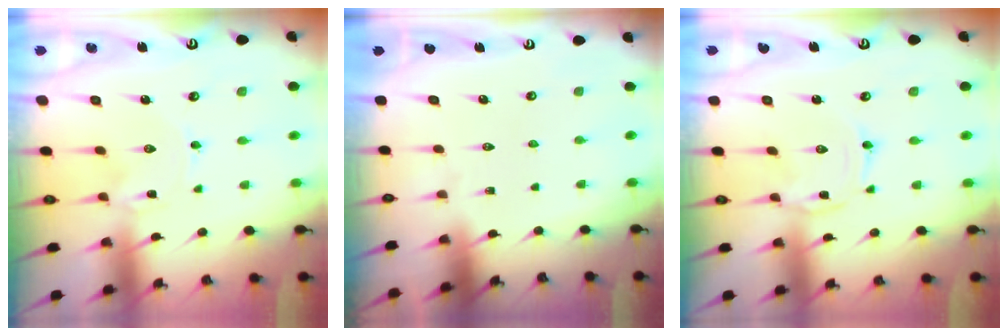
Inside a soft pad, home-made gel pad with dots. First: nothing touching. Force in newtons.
{"total": 0.0}
{"total": 1.5, "press": 1.5, "slide": 0.3}